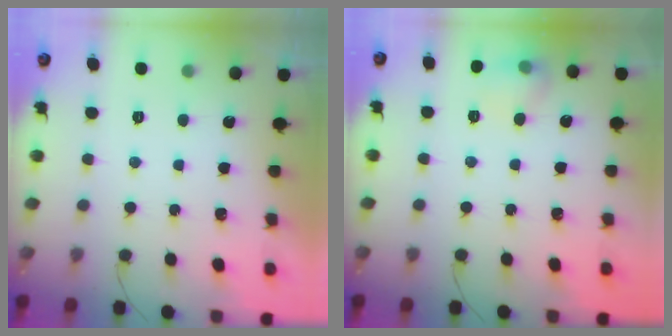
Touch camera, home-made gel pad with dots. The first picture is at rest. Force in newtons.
{"total": 8.0, "press": 7.9, "slide": 1.4}